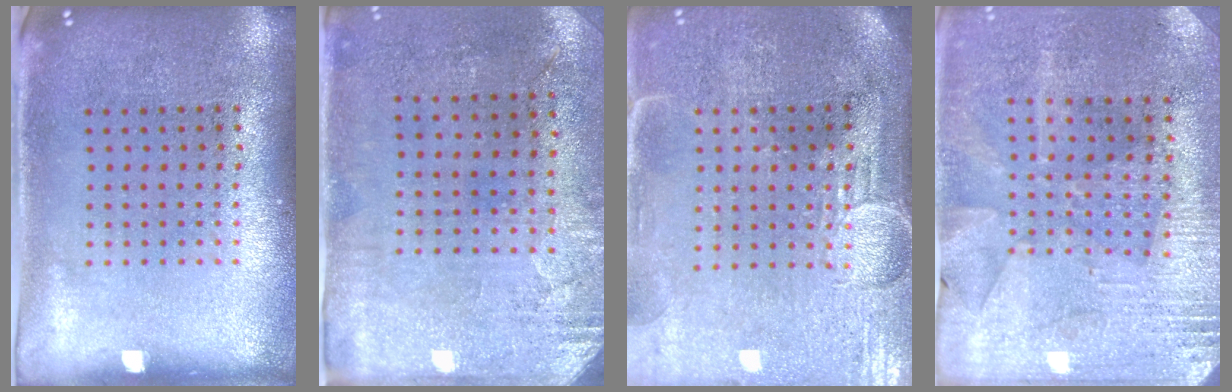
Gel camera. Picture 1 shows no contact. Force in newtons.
{"total": 2.8, "press": 2.4, "slide": 1.6}
{"total": 3.9, "press": 3.4, "slide": 1.8}
{"total": 2.9, "press": 2.8, "slide": 0.8}